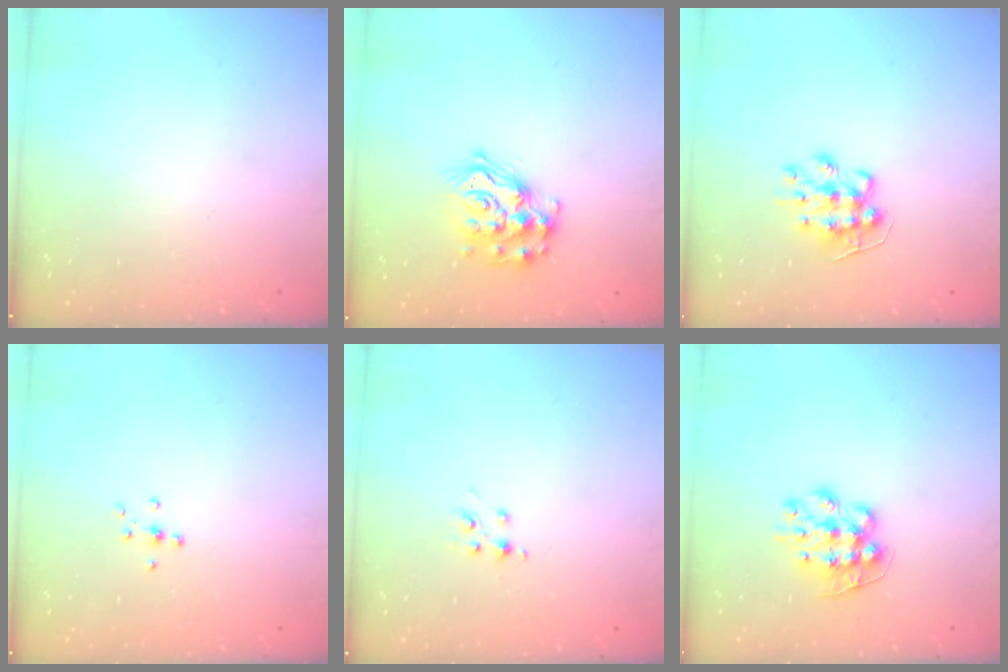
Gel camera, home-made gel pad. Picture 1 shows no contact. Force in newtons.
{"total": 13.7, "press": 13.7, "slide": 0.6}
{"total": 9.0, "press": 9.0, "slide": 0.1}
{"total": 5.5, "press": 5.4, "slide": 0.7}
{"total": 4.3, "press": 4.3, "slide": 0.4}
{"total": 8.9, "press": 8.9, "slide": 0.2}